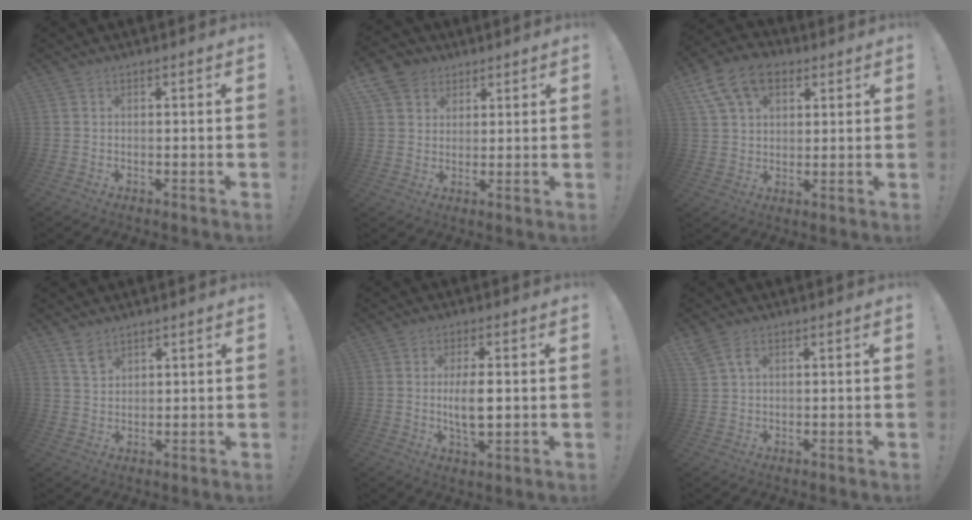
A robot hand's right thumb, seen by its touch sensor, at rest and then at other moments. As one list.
[{"total": 7.7, "force": [4.4, 6.1, 1.8], "torque": [-0.028, -0.025, 0.088]}, {"total": 14.0, "force": [6.6, 9.3, 8.0], "torque": [-0.145, -0.021, 0.129]}, {"total": 4.9, "force": [3.6, 2.7, 1.9], "torque": [-0.025, -0.023, 0.067]}, {"total": 7.4, "force": [0.0, 2.9, 6.8], "torque": [-0.123, -0.010, -0.007]}, {"total": 3.9, "force": [1.9, 2.3, 2.6], "torque": [-0.040, -0.006, 0.035]}]